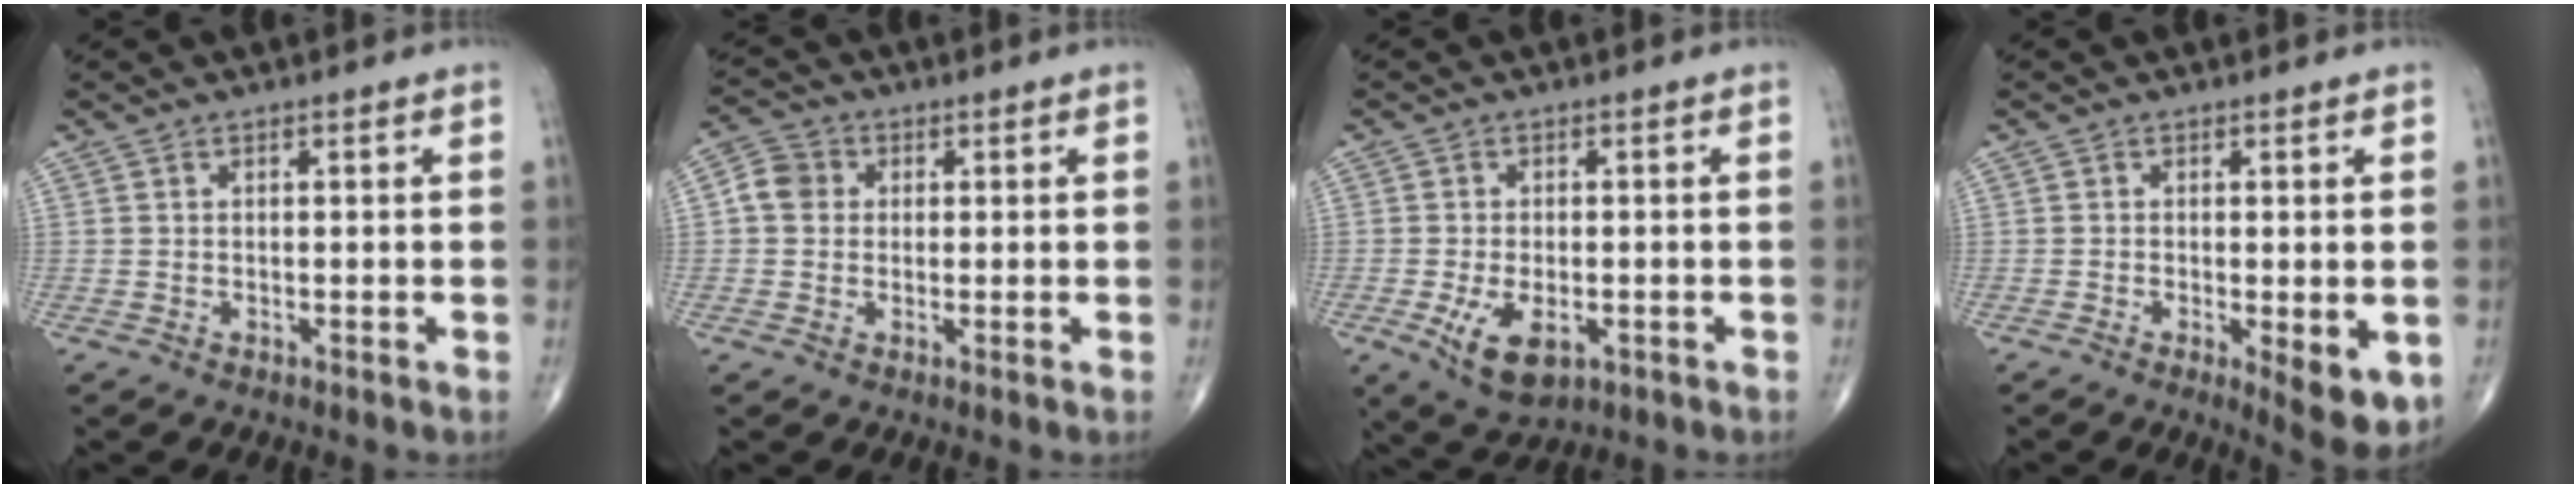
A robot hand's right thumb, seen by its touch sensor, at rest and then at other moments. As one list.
[{"total": 4.7, "force": [0.5, 4.3, 2.0], "torque": [-0.026, 0.010, 0.000]}, {"total": 7.4, "force": [-2.4, 3.9, 5.8], "torque": [-0.101, -0.007, -0.030]}, {"total": 6.9, "force": [-1.8, 2.2, 6.3], "torque": [-0.084, -0.019, -0.023]}]